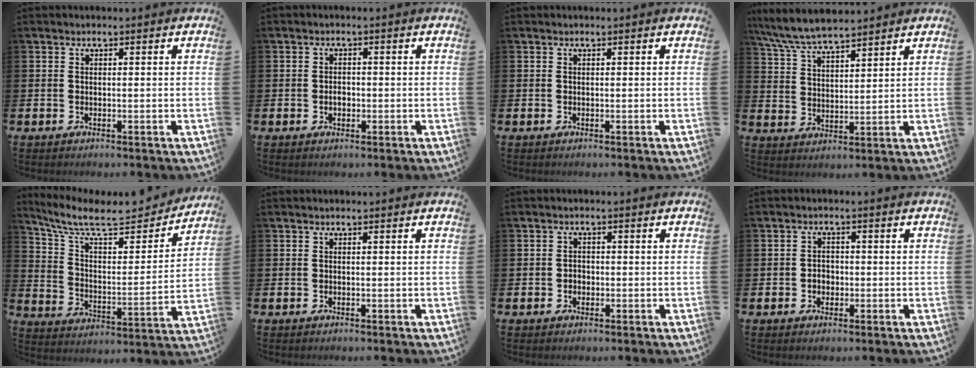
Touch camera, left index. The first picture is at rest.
{"total": 1.6, "force": [-0.4, 1.1, 1.1], "torque": [-0.007, 0.000, -0.011]}
{"total": 0.0}
{"total": 7.0, "force": [6.7, 0.8, 2.0], "torque": [-0.062, -0.028, 0.122]}
{"total": 10.1, "force": [8.5, 3.0, 4.4], "torque": [-0.118, -0.054, 0.144]}
{"total": 0.0}
{"total": 1.3, "force": [-0.3, 1.2, 0.5], "torque": [0.003, 0.001, -0.011]}
{"total": 1.8, "force": [-0.4, 1.6, 0.7], "torque": [-0.002, 0.000, -0.014]}